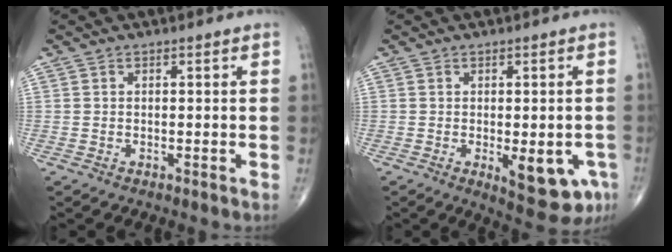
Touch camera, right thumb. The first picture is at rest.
{"total": 9.7, "force": [-3.1, 4.0, 8.3], "torque": [-0.083, -0.006, -0.029]}